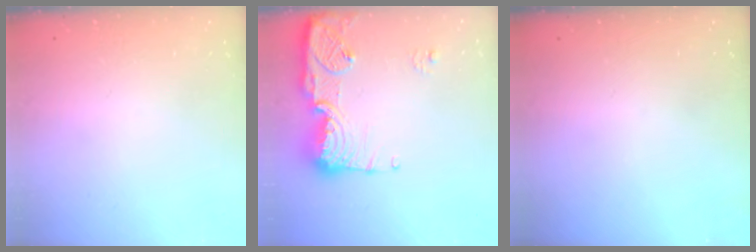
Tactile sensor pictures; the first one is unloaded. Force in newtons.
{"total": 15.8, "press": 15.7, "slide": 1.4}
{"total": 0.0}